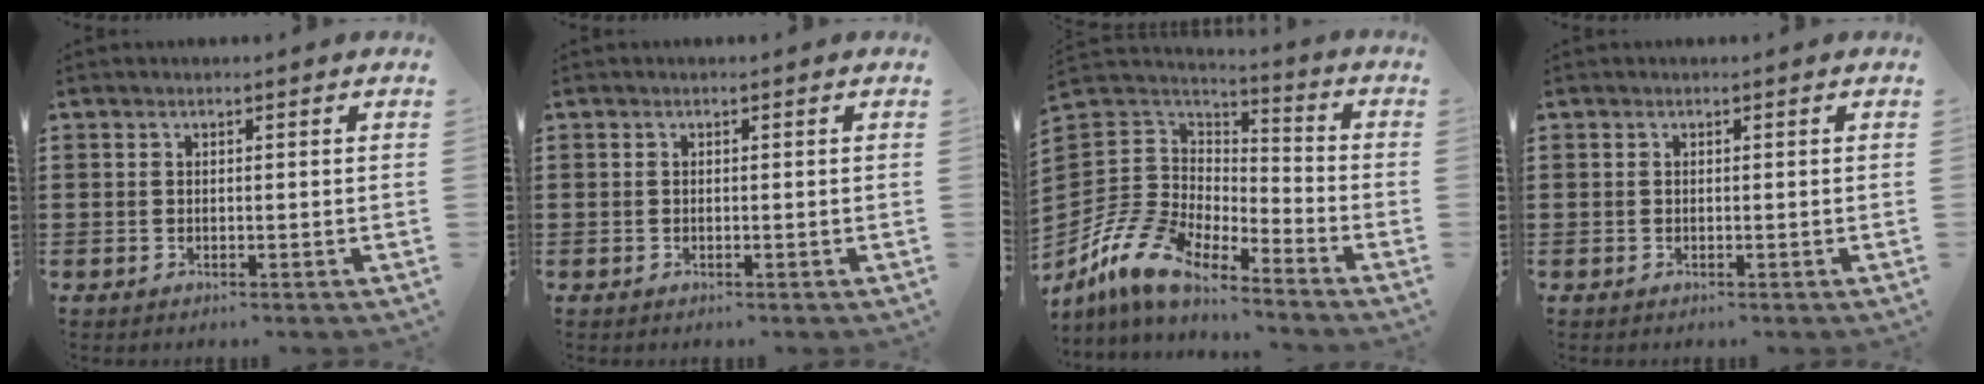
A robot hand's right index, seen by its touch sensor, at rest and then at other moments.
{"total": 0.0}
{"total": 10.9, "force": [-8.6, 5.1, 4.5], "torque": [-0.136, 0.008, -0.179]}
{"total": 0.0}